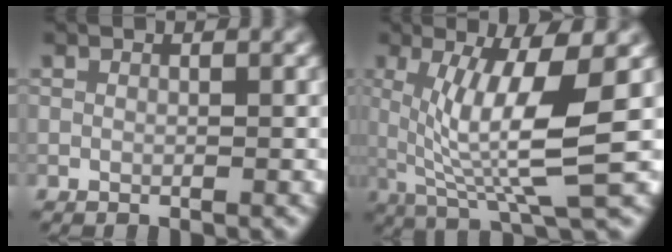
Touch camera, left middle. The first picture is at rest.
{"total": 8.9, "force": [0.8, 1.8, 8.7], "torque": [-0.150, -0.007, 0.020]}